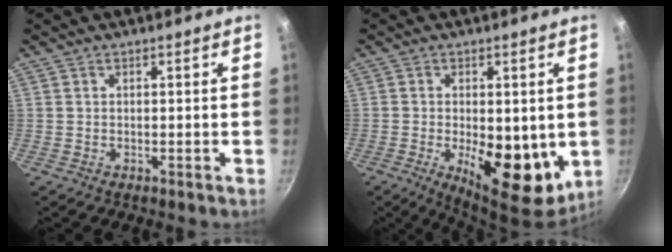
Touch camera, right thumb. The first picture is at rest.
{"total": 14.5, "force": [-2.0, 6.8, 12.6], "torque": [-0.162, -0.016, -0.017]}